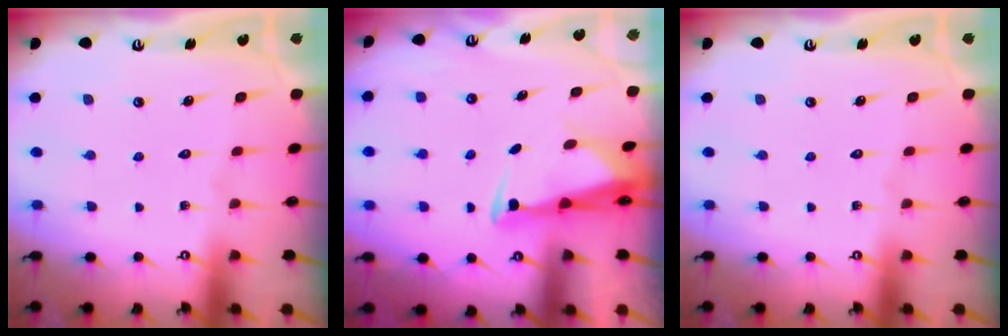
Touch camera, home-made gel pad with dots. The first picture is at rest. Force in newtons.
{"total": 2.8, "press": 2.7, "slide": 1.0}
{"total": 0.0}